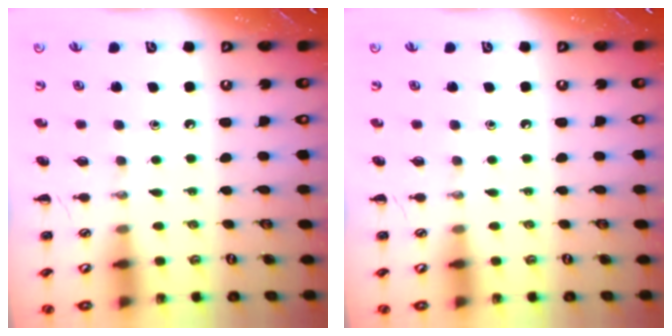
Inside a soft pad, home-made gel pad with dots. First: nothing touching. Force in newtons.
{"total": 0.0}